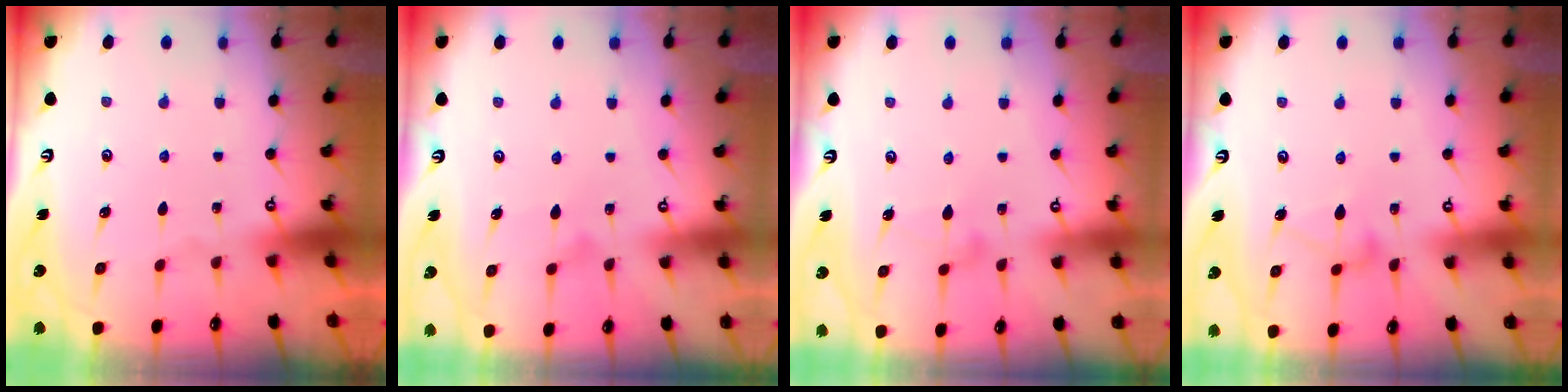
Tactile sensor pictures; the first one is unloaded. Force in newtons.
{"total": 8.5, "press": 8.5, "slide": 0.4}
{"total": 6.8, "press": 6.8, "slide": 0.3}
{"total": 7.0, "press": 6.9, "slide": 0.4}